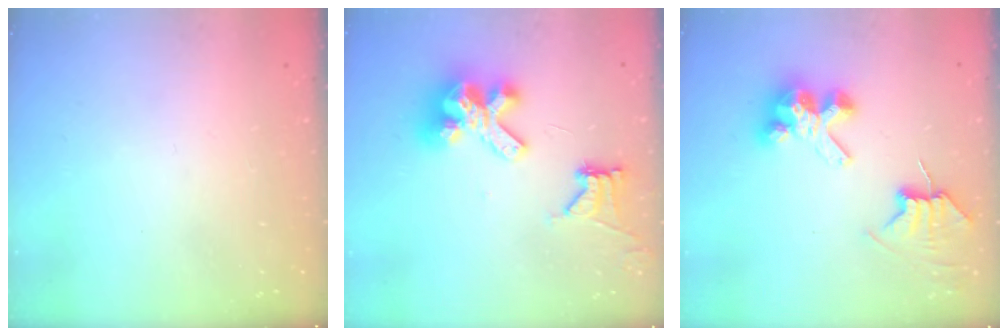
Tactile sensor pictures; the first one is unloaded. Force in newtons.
{"total": 14.3, "press": 14.2, "slide": 1.7}
{"total": 7.2, "press": 7.2, "slide": 0.6}